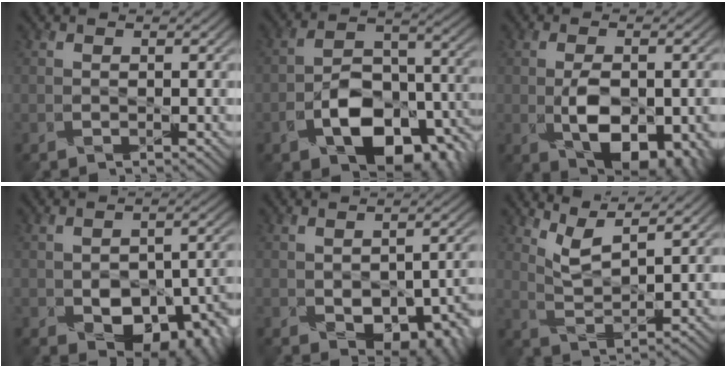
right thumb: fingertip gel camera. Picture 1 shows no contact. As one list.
[{"total": 13.0, "force": [-6.2, 7.7, 8.5], "torque": [-0.155, -0.018, -0.108]}, {"total": 10.8, "force": [-3.0, 5.7, 8.7], "torque": [-0.148, -0.018, -0.037]}, {"total": 11.9, "force": [-4.8, 7.1, 8.3], "torque": [-0.107, -0.021, -0.066]}, {"total": 10.2, "force": [-3.8, 6.0, 7.3], "torque": [-0.080, -0.019, -0.038]}, {"total": 4.6, "force": [3.7, 0.7, 2.7], "torque": [-0.066, 0.000, 0.080]}]